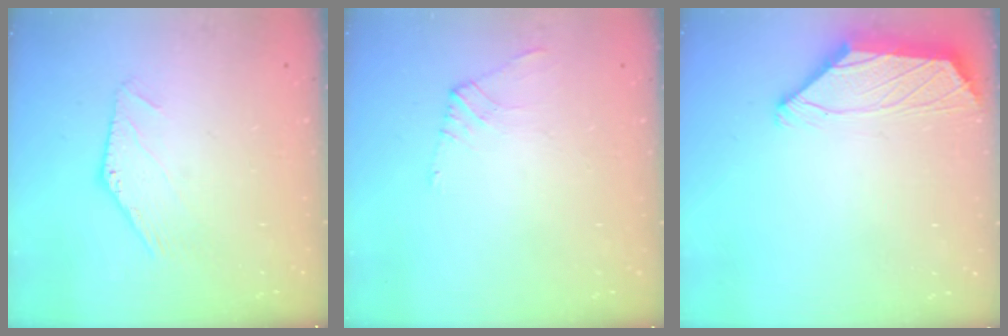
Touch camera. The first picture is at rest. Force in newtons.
{"total": 2.9, "press": 2.9, "slide": 0.5}
{"total": 2.0, "press": 1.9, "slide": 0.7}